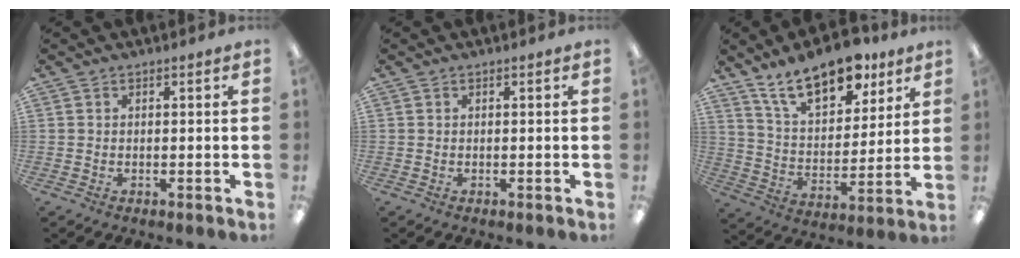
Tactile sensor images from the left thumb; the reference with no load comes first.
{"total": 0.0}
{"total": 18.4, "force": [12.8, 8.3, 10.2], "torque": [-0.164, -0.063, 0.221]}